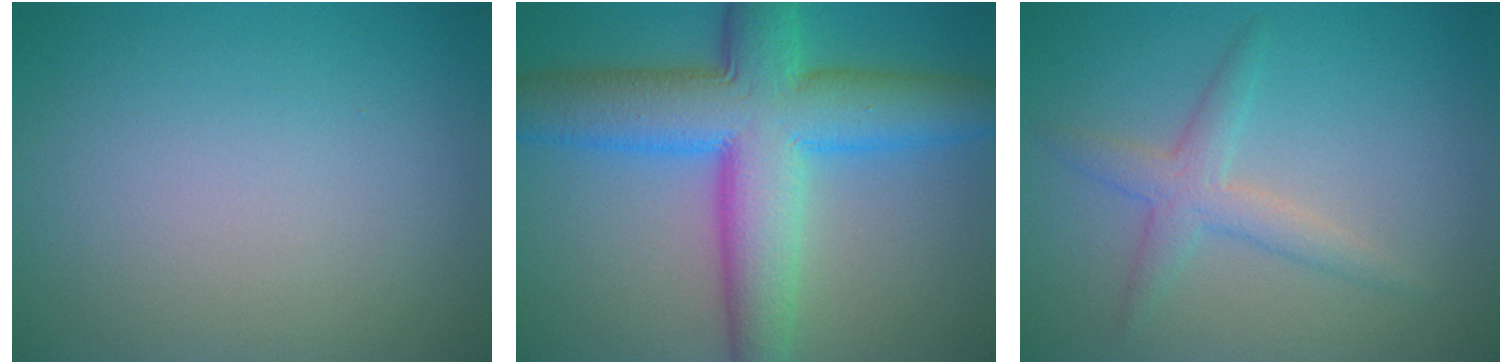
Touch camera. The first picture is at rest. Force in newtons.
{"total": 11.1, "press": 11.1, "slide": 0.4}
{"total": 2.6, "press": 2.6, "slide": 0.2}